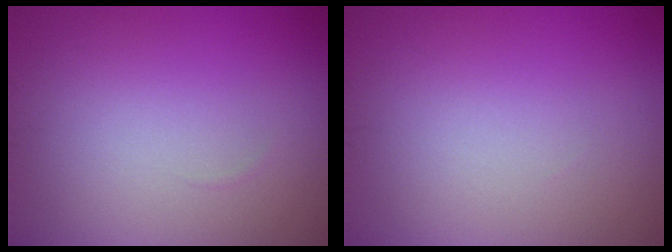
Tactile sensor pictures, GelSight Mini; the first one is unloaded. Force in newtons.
{"total": 0.0}